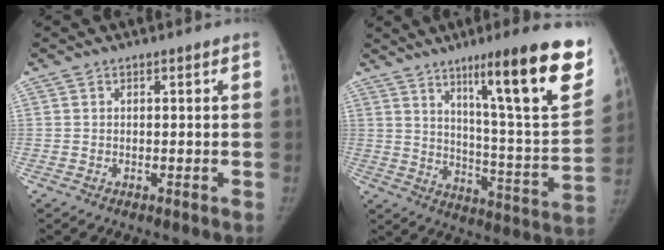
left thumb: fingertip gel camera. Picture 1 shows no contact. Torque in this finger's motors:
{"motor_torque": [1.01, -0.17, 1.37, -1.41, 0.48]}